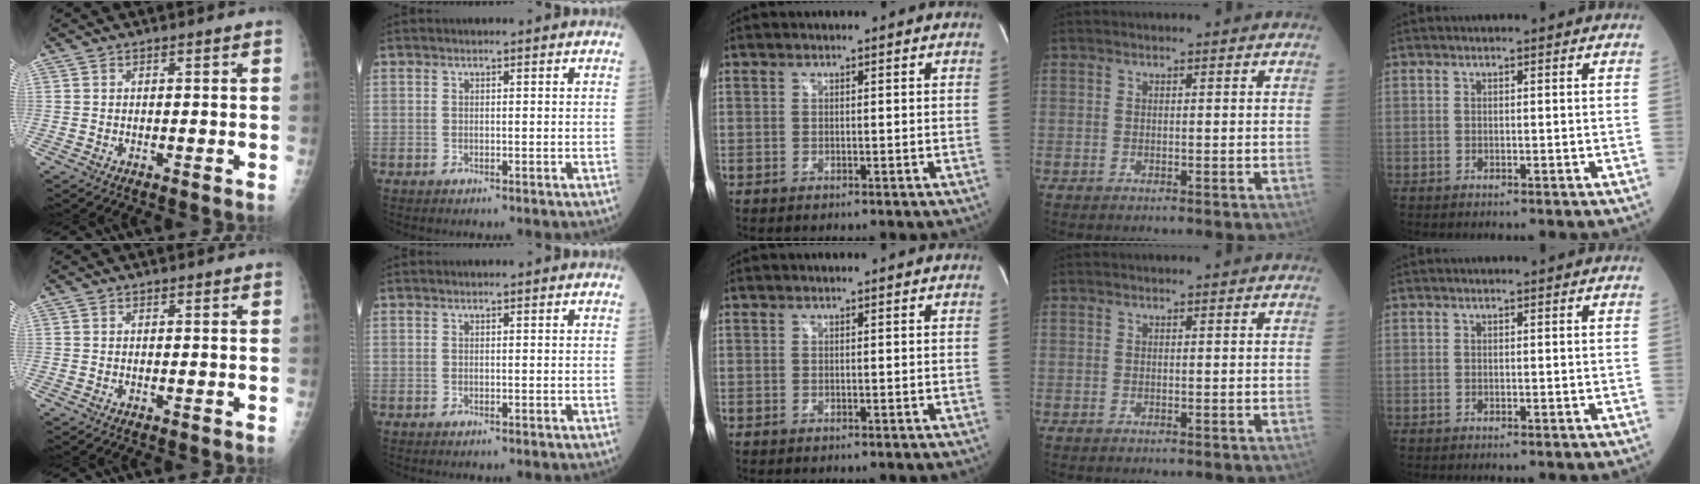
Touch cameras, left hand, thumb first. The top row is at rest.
{}